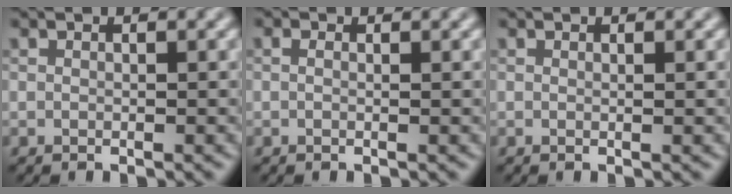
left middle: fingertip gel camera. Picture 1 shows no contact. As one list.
[{"total": 0.9, "force": [0.4, 0.4, 0.7], "torque": [-0.013, -0.007, -0.002]}, {"total": 0.5, "force": [0.2, 0.2, 0.4], "torque": [-0.001, -0.001, 0.001]}]